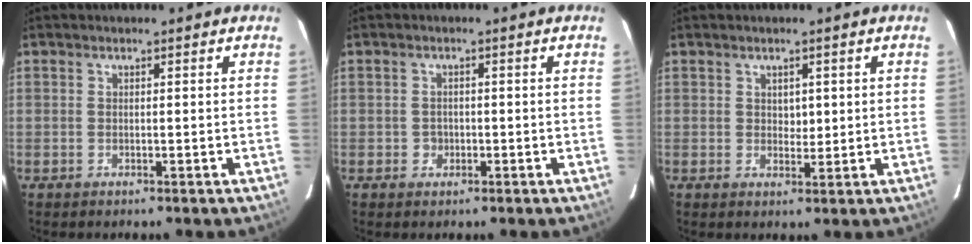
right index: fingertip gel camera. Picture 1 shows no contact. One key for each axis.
{"total": 1.4, "fx": -0.5, "fy": 1.2, "fz": 0.6, "tx": -0.010, "ty": 0.003, "tz": -0.006}
{"total": 2.2, "fx": 0.6, "fy": 1.5, "fz": 1.6, "tx": -0.019, "ty": -0.001, "tz": 0.011}